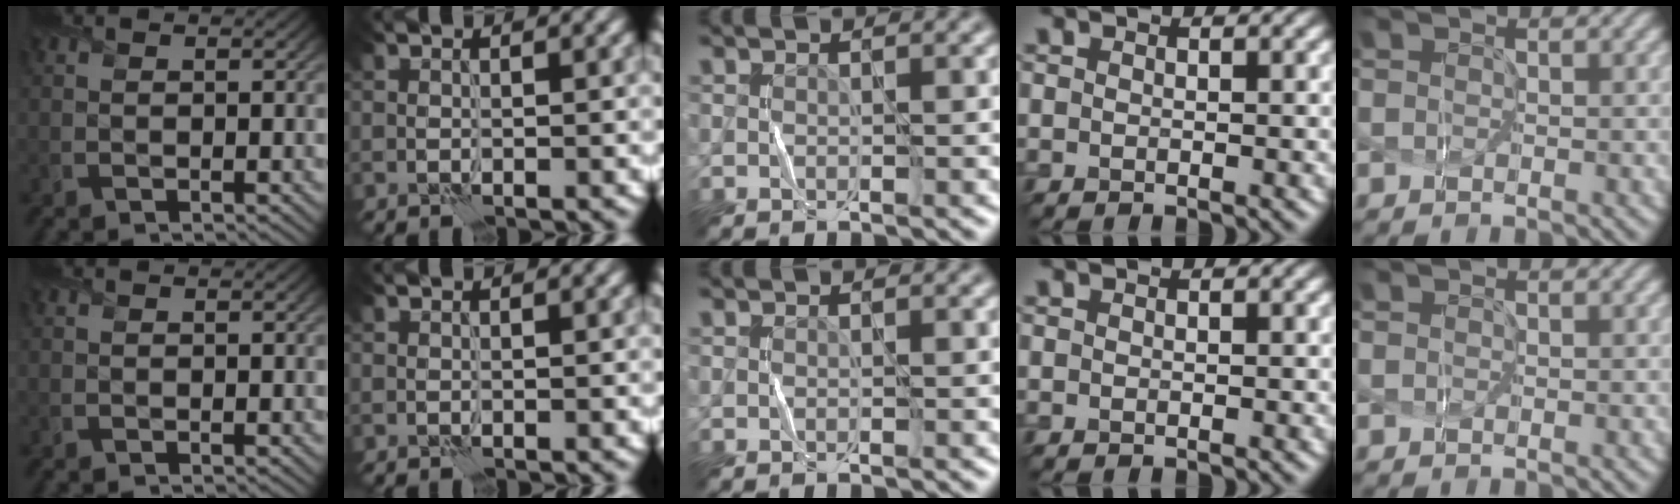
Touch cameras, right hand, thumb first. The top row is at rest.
{}